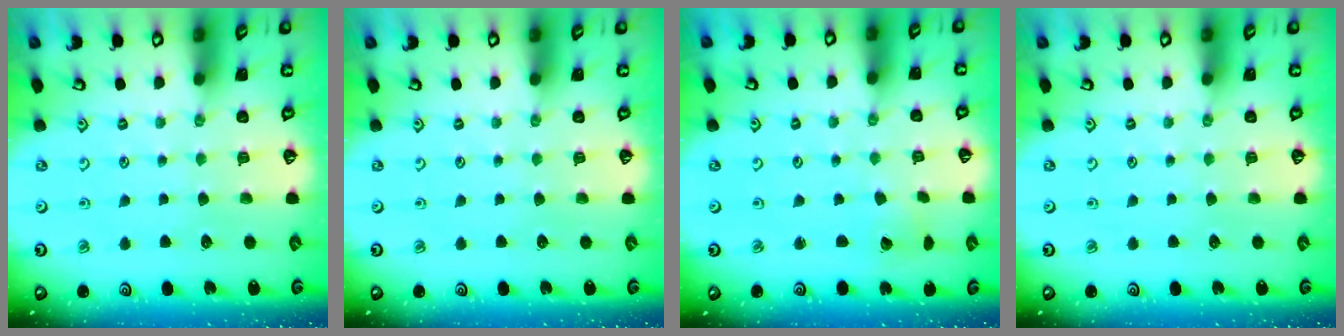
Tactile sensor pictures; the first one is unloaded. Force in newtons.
{"total": 0.0}
{"total": 2.3, "press": 2.3, "slide": 0.3}
{"total": 0.0}